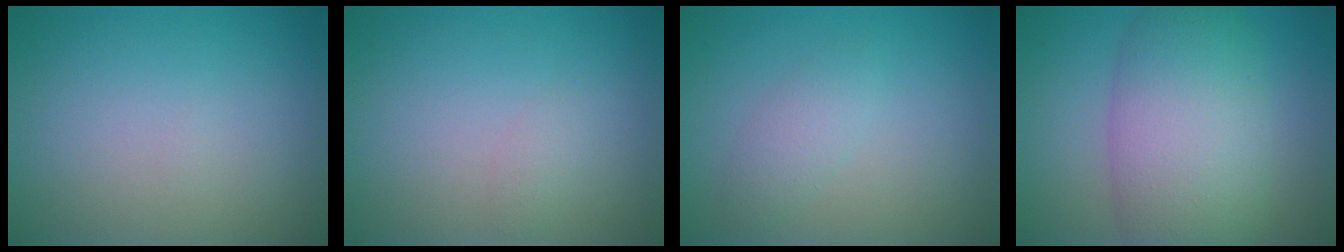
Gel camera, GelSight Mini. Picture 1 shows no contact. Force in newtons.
{"total": 0.8, "press": 0.8, "slide": 0.0}
{"total": 1.7, "press": 1.7, "slide": 0.0}
{"total": 8.9, "press": 8.9, "slide": 0.4}